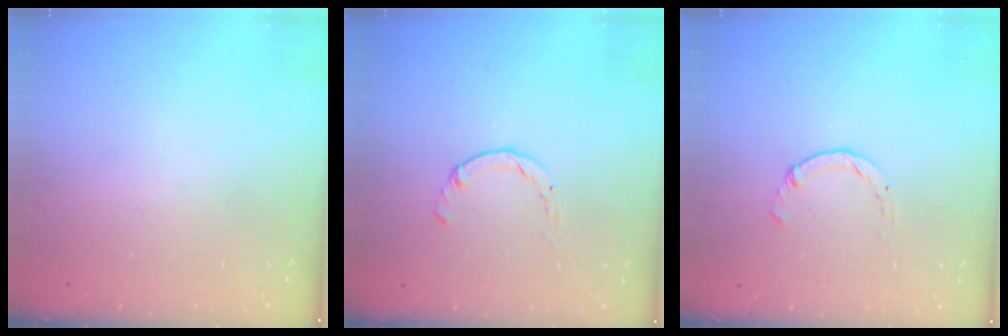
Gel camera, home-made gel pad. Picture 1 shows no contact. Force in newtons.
{"total": 0.0}
{"total": 0.0}